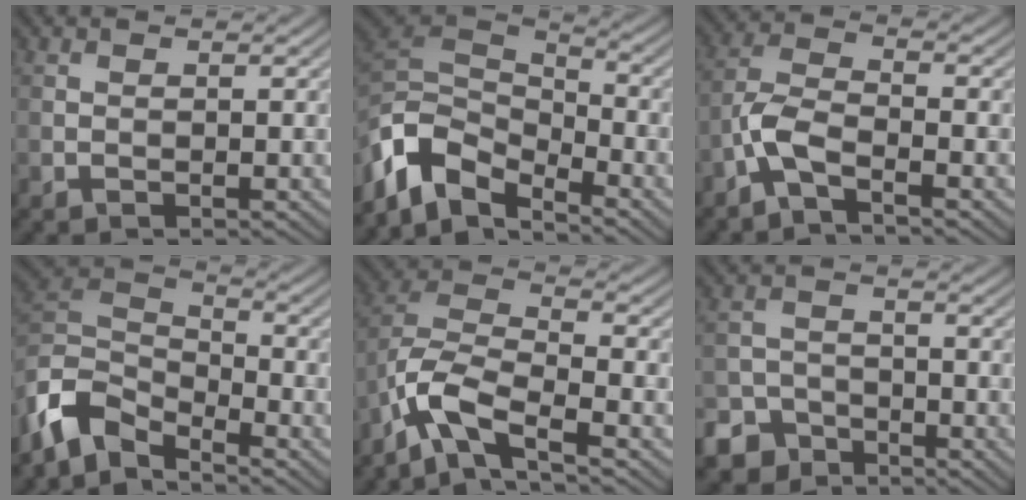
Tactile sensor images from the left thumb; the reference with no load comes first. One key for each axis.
{"total": 10.0, "fx": -6.4, "fy": 5.2, "fz": 5.7, "tx": -0.123, "ty": -0.003, "tz": -0.137}
{"total": 4.5, "fx": -3.0, "fy": 1.3, "fz": 3.2, "tx": -0.075, "ty": 0.003, "tz": -0.078}
{"total": 8.2, "fx": -5.9, "fy": 3.8, "fz": 4.2, "tx": -0.094, "ty": -0.002, "tz": -0.138}
{"total": 7.7, "fx": -5.2, "fy": 2.5, "fz": 5.2, "tx": -0.109, "ty": 0.006, "tz": -0.120}
{"total": 5.2, "fx": -4.0, "fy": 3.1, "fz": 1.3, "tx": -0.025, "ty": -0.005, "tz": -0.083}